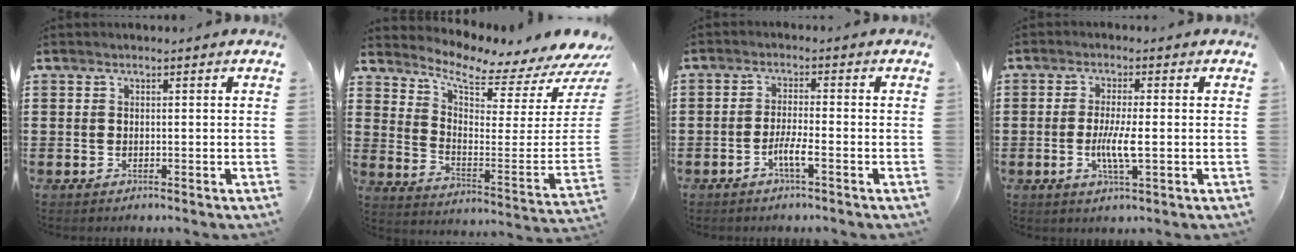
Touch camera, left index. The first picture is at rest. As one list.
[{"total": 5.6, "force": [4.7, 0.7, 2.9], "torque": [-0.069, -0.057, 0.070]}, {"total": 3.5, "force": [-1.8, 0.3, 3.0], "torque": [-0.058, -0.002, -0.034]}, {"total": 5.2, "force": [-0.7, 0.8, 5.0], "torque": [-0.101, -0.005, -0.018]}]